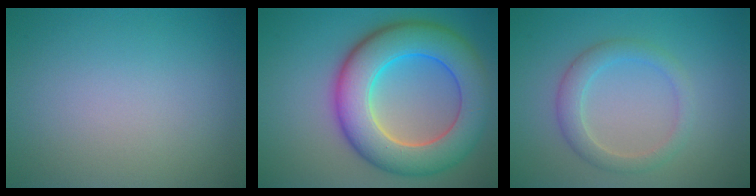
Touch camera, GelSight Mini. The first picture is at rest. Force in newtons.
{"total": 10.4, "press": 10.4, "slide": 0.4}
{"total": 2.7, "press": 2.7, "slide": 0.1}